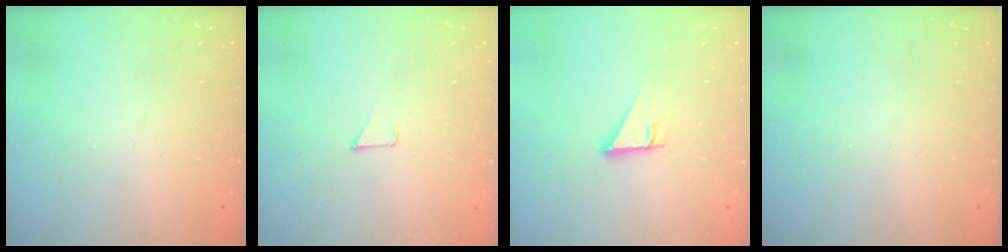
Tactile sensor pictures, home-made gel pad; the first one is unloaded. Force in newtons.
{"total": 2.9, "press": 2.8, "slide": 0.3}
{"total": 3.1, "press": 3.1, "slide": 0.1}
{"total": 0.0}